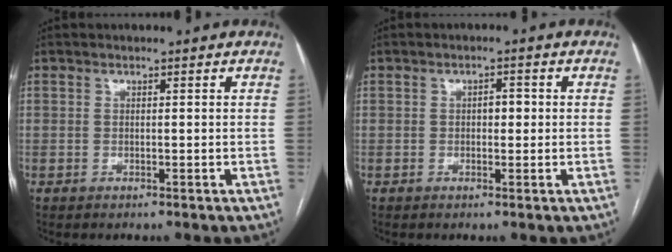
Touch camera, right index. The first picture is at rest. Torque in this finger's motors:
{"motor_torque": [0.67, 0.09, 0.01, 0.03]}